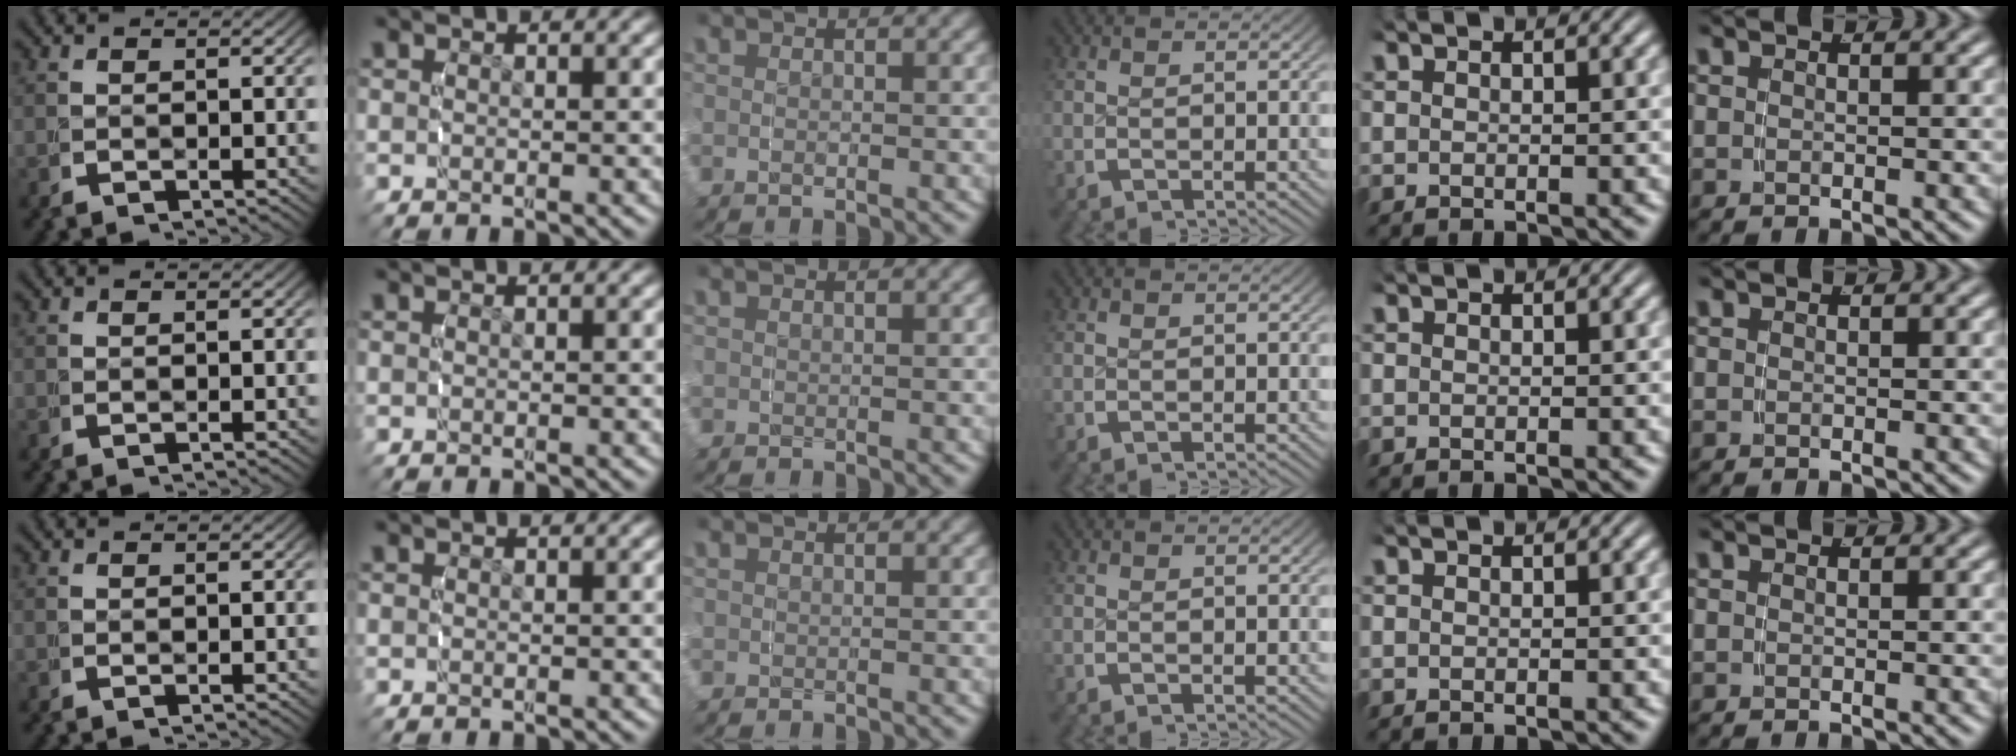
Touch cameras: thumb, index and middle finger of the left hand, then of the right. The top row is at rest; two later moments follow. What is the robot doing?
{"motion": "grasp_and_lifting", "object": "fork"}